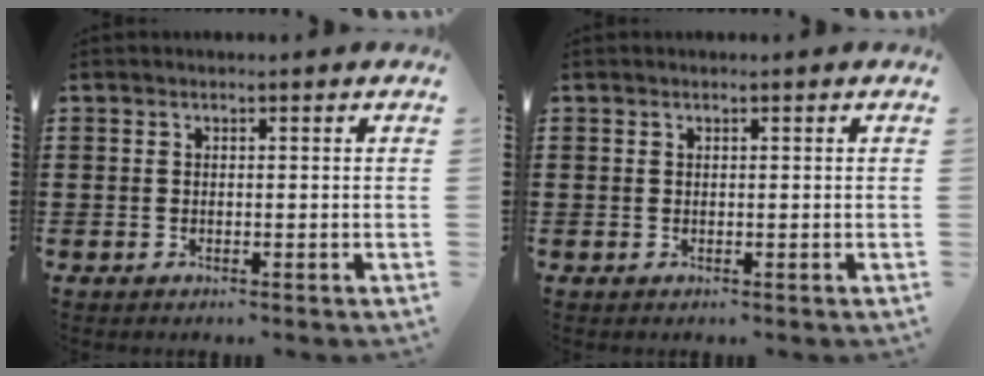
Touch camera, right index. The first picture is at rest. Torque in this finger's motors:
{"motor_torque": [0.14, 0.34, 0.02, 0.00]}